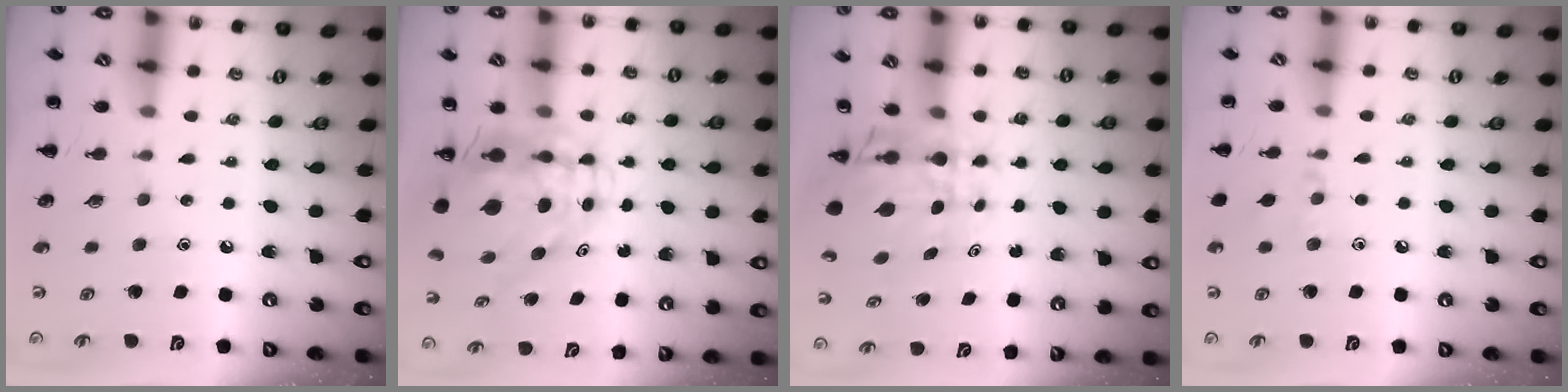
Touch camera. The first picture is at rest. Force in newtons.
{"total": 7.6, "press": 7.3, "slide": 2.0}
{"total": 6.5, "press": 5.9, "slide": 2.6}
{"total": 5.5, "press": 5.1, "slide": 1.9}